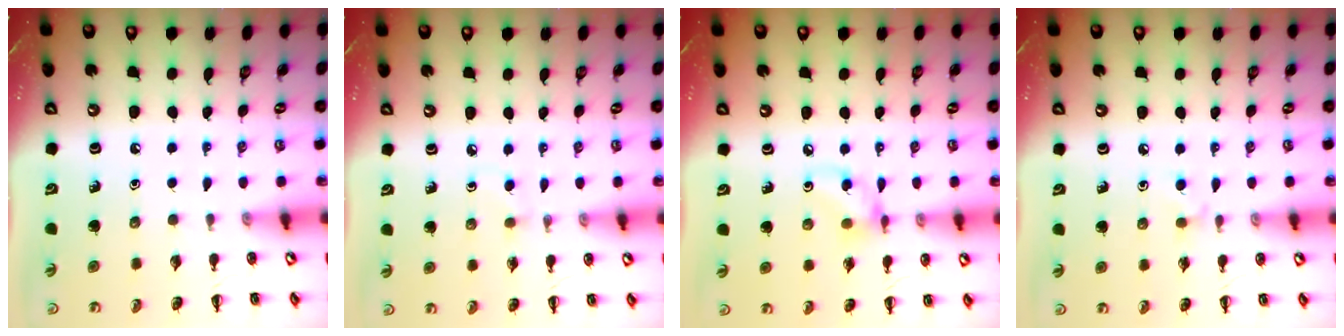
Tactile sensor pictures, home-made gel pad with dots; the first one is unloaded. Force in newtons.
{"total": 2.0, "press": 1.8, "slide": 0.9}
{"total": 6.2, "press": 6.2, "slide": 0.4}
{"total": 4.6, "press": 4.2, "slide": 1.7}